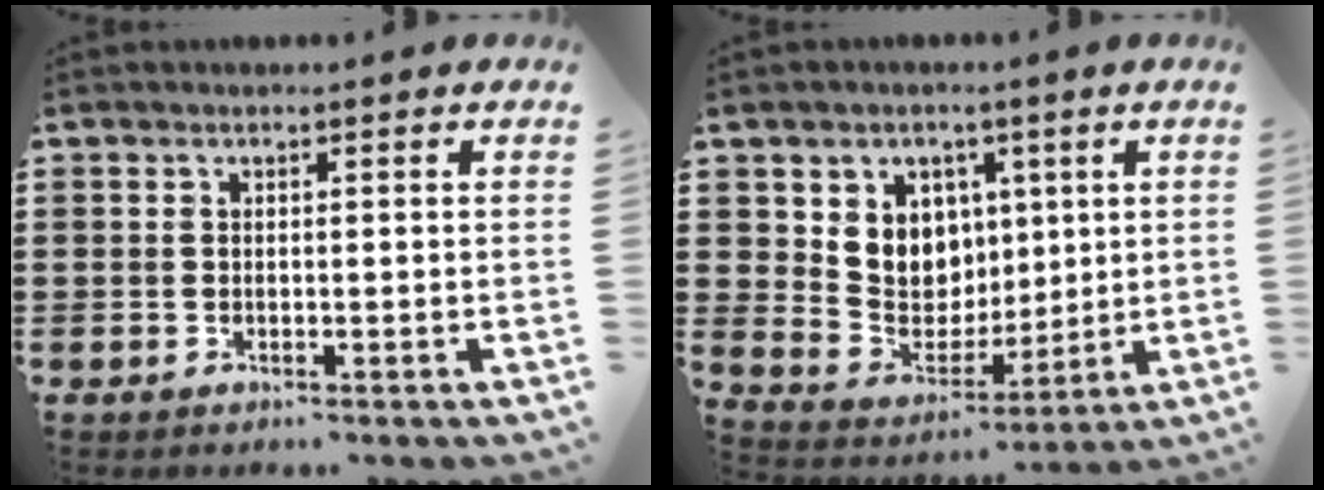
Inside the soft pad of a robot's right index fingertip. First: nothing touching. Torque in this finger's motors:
{"motor_torque": [0.52, 0.50, 0.87, 0.12]}